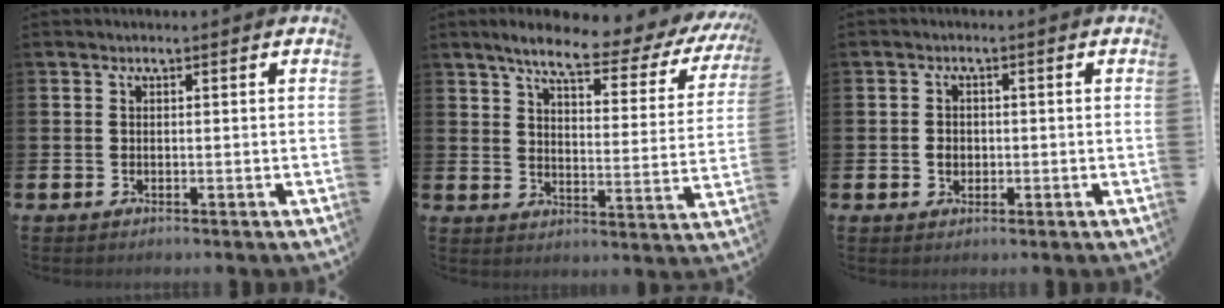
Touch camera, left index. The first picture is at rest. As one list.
[{"total": 7.2, "force": [5.7, 1.4, 4.1], "torque": [-0.093, -0.037, 0.087]}, {"total": 1.9, "force": [-0.1, 1.8, 0.8], "torque": [-0.001, 0.001, -0.009]}]